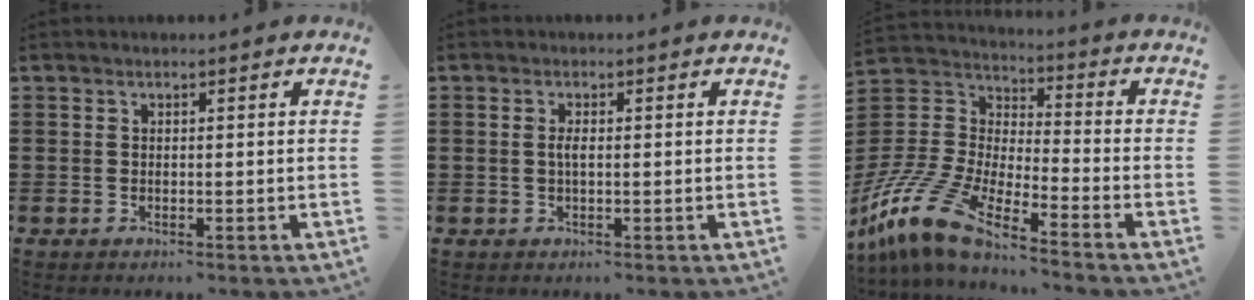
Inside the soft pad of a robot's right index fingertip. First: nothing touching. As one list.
[{"total": 1.6, "force": [-0.1, 0.4, 1.5], "torque": [-0.029, 0.000, -0.002]}, {"total": 11.9, "force": [-10.2, 2.1, 5.8], "torque": [-0.165, 0.007, -0.220]}]